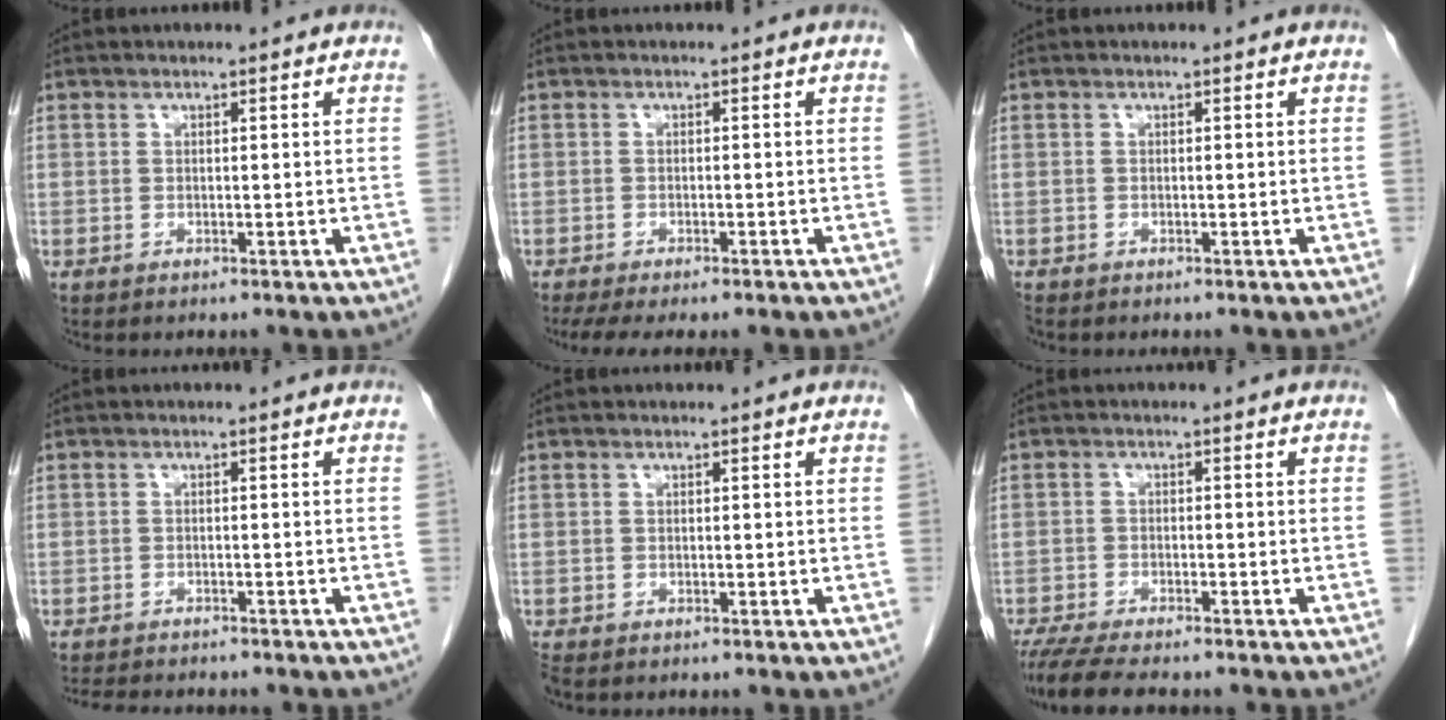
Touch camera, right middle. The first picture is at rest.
{"total": 8.7, "force": [-6.9, 1.9, 4.9], "torque": [-0.066, -0.007, -0.097]}
{"total": 0.8, "force": [-0.7, 0.4, 0.1], "torque": [-0.008, -0.001, -0.015]}
{"total": 10.6, "force": [-9.4, 2.7, 4.0], "torque": [-0.071, -0.007, -0.124]}
{"total": 1.4, "force": [-1.1, 0.5, 0.5], "torque": [-0.016, -0.005, -0.019]}
{"total": 9.2, "force": [-7.9, 1.3, 4.5], "torque": [-0.071, -0.019, -0.126]}